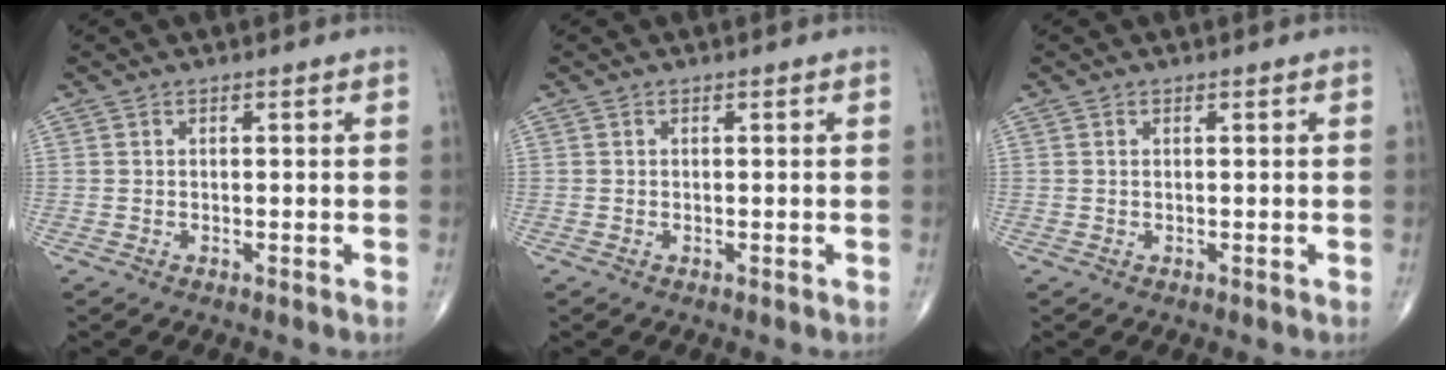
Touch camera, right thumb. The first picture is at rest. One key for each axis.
{"total": 0.0}
{"total": 0.0}